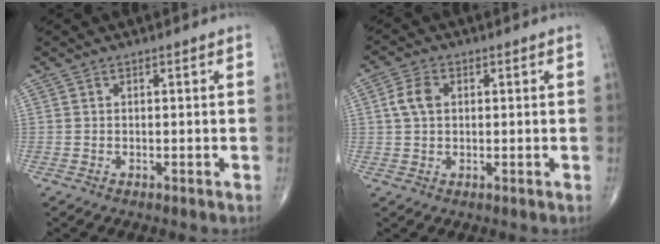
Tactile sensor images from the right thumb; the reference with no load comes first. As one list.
[{"total": 4.3, "force": [0.8, 2.9, 3.0], "torque": [-0.061, 0.006, 0.013]}]